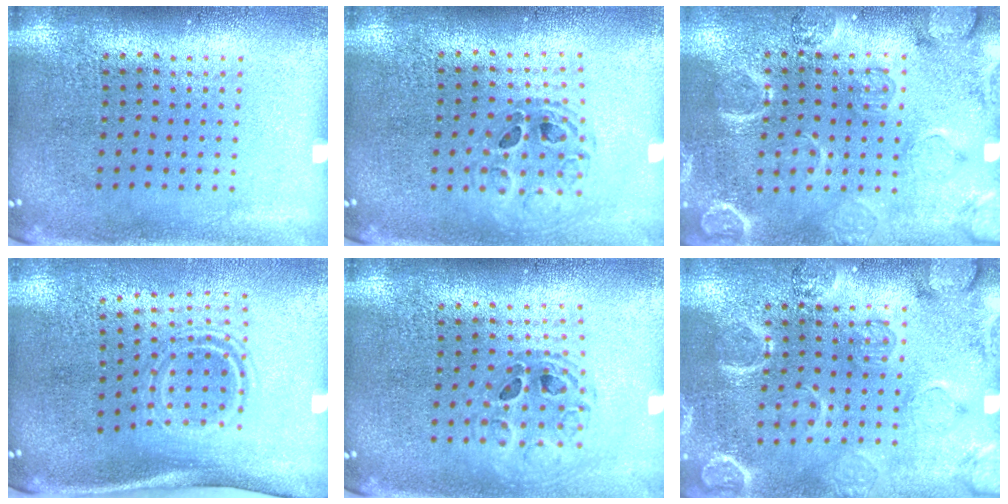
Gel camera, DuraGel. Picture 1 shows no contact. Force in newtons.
{"total": 0.8, "press": 0.8, "slide": 0.1}
{"total": 2.3, "press": 2.1, "slide": 0.9}
{"total": 1.9, "press": 1.1, "slide": 1.5}
{"total": 0.8, "press": 0.7, "slide": 0.2}
{"total": 2.4, "press": 2.2, "slide": 0.9}